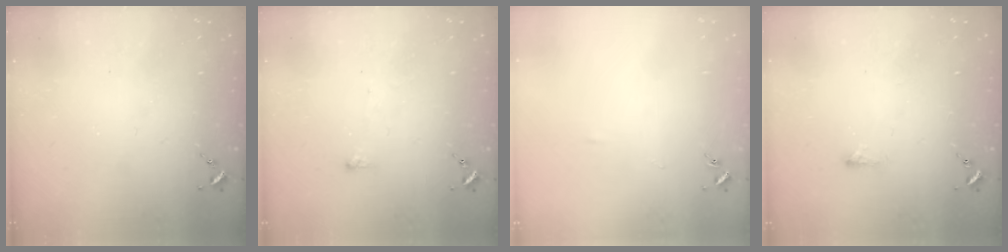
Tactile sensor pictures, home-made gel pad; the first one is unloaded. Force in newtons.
{"total": 2.9, "press": 2.9, "slide": 0.3}
{"total": 2.5, "press": 2.5, "slide": 0.4}
{"total": 2.7, "press": 2.6, "slide": 0.5}